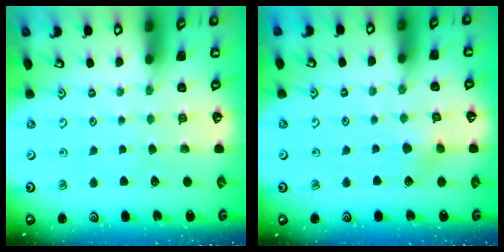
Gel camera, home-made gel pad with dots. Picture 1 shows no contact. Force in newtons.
{"total": 7.6, "press": 7.5, "slide": 0.5}